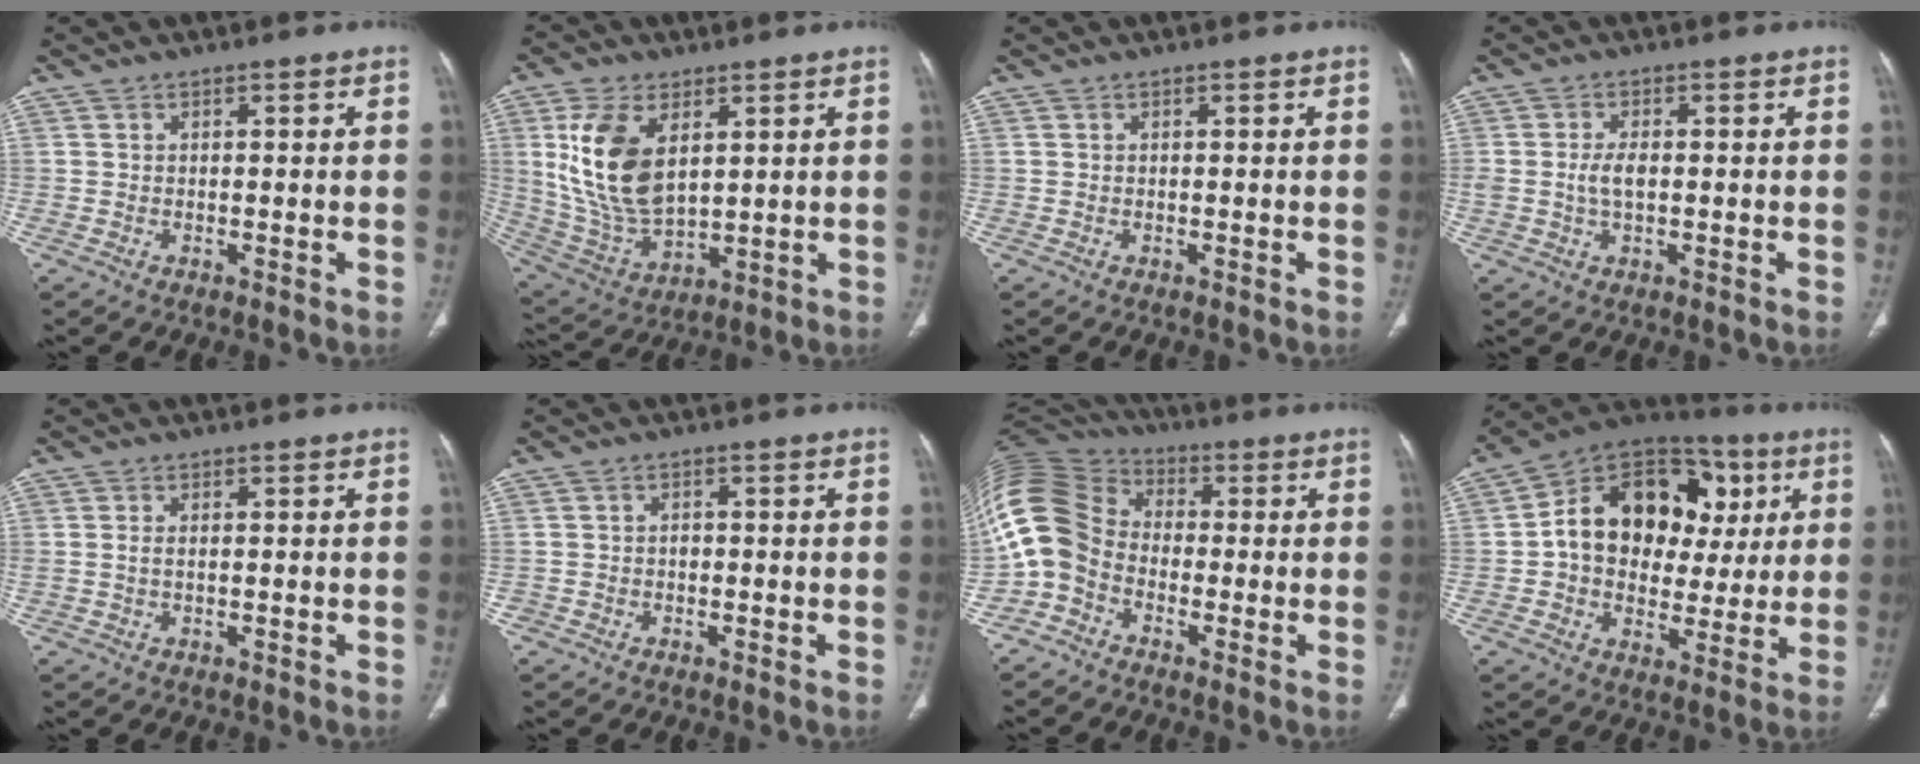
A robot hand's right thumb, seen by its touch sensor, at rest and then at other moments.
{"total": 15.8, "force": [4.5, 9.1, 12.1], "torque": [-0.232, -0.021, 0.103]}
{"total": 0.0}
{"total": 3.4, "force": [0.0, 1.7, 3.0], "torque": [-0.064, 0.004, 0.001]}
{"total": 1.1, "force": [0.1, 0.5, 1.0], "torque": [-0.026, -0.001, 0.003]}
{"total": 1.3, "force": [-0.5, 1.2, 0.3], "torque": [0.003, 0.006, -0.012]}
{"total": 14.0, "force": [-3.6, 11.2, 7.6], "torque": [-0.161, 0.057, -0.087]}
{"total": 21.4, "force": [4.0, 15.8, 13.8], "torque": [-0.167, 0.030, 0.063]}